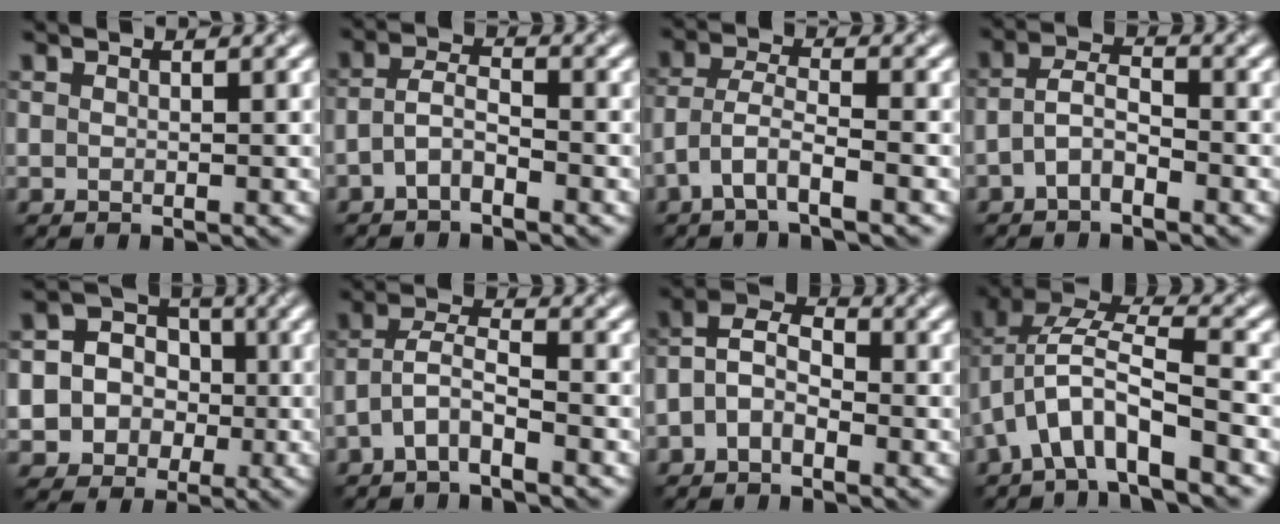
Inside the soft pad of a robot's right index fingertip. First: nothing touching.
{"total": 2.4, "force": [-1.3, 0.8, 1.8], "torque": [-0.039, 0.007, -0.034]}
{"total": 3.5, "force": [-2.1, 0.8, 2.7], "torque": [-0.057, 0.005, -0.050]}
{"total": 2.7, "force": [-1.4, 1.1, 2.0], "torque": [-0.041, 0.009, -0.035]}
{"total": 7.9, "force": [-1.5, 7.4, 2.2], "torque": [-0.042, 0.009, -0.047]}
{"total": 3.0, "force": [-1.9, 0.8, 2.2], "torque": [-0.048, 0.010, -0.047]}
{"total": 4.2, "force": [-1.2, 2.6, 3.0], "torque": [-0.060, 0.014, -0.036]}
{"total": 7.6, "force": [-2.9, 2.9, 6.4], "torque": [-0.122, 0.018, -0.058]}